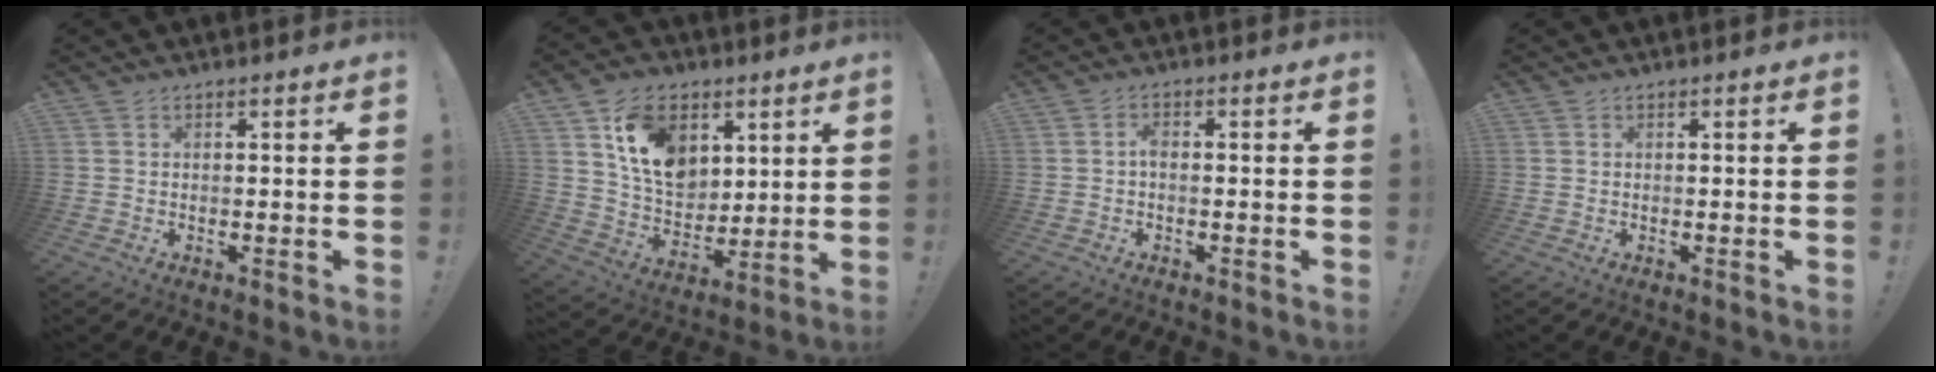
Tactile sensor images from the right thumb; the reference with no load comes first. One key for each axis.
{"total": 15.1, "fx": 6.8, "fy": 11.0, "fz": 7.7, "tx": -0.132, "ty": -0.024, "tz": 0.133}
{"total": 1.8, "fx": -0.6, "fy": 0.8, "fz": 1.5, "tx": -0.027, "ty": 0.005, "tz": -0.013}
{"total": 0.0}